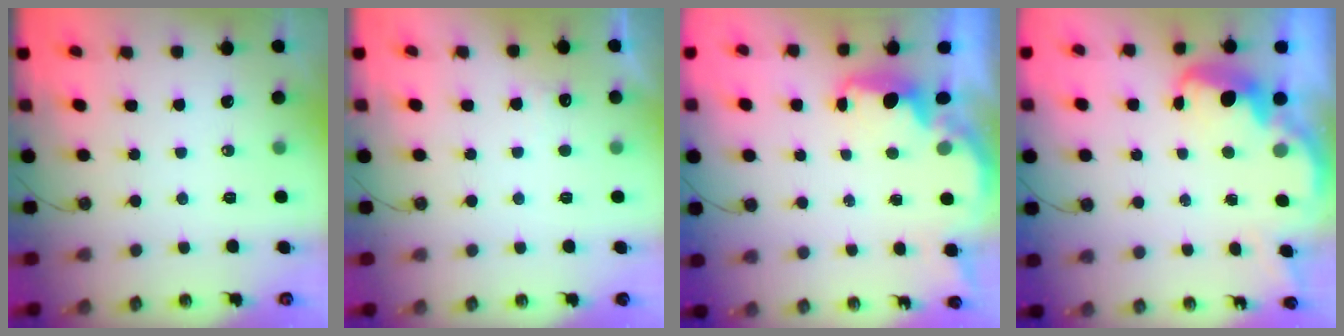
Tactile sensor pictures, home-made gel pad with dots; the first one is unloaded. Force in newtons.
{"total": 4.8, "press": 4.6, "slide": 1.3}
{"total": 2.2, "press": 2.0, "slide": 0.8}
{"total": 3.3, "press": 3.2, "slide": 0.5}